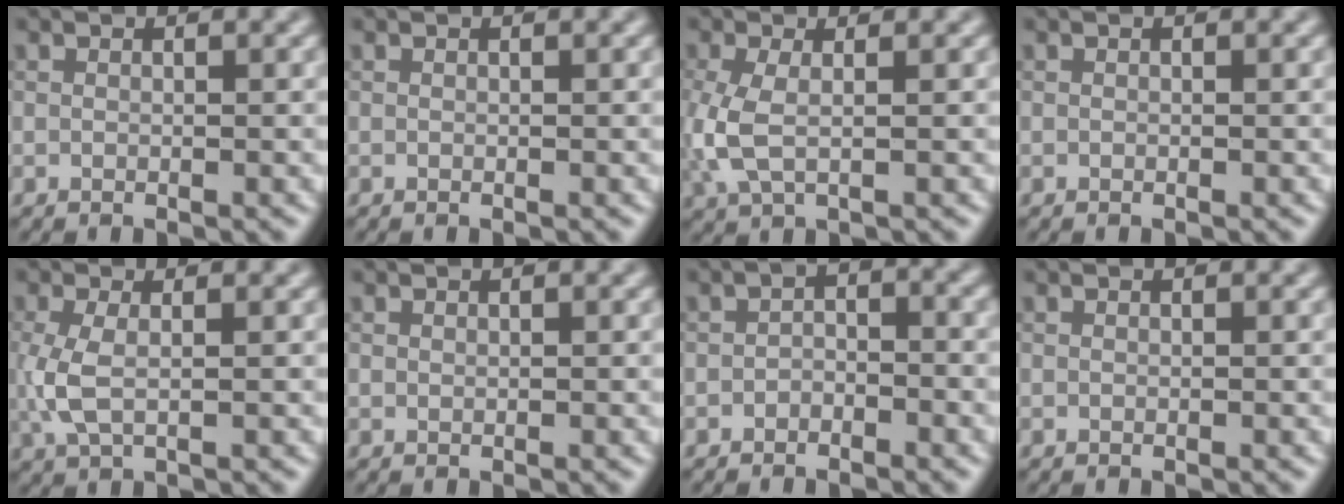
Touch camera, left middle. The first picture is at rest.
{"total": 0.0}
{"total": 3.6, "force": [-0.1, 1.8, 3.1], "torque": [-0.089, -0.003, -0.002]}
{"total": 0.0}
{"total": 3.1, "force": [0.1, 1.4, 2.7], "torque": [-0.070, -0.002, 0.003]}
{"total": 0.0}
{"total": 1.6, "force": [-1.0, 0.9, 0.9], "torque": [-0.017, 0.007, -0.021]}
{"total": 0.0}